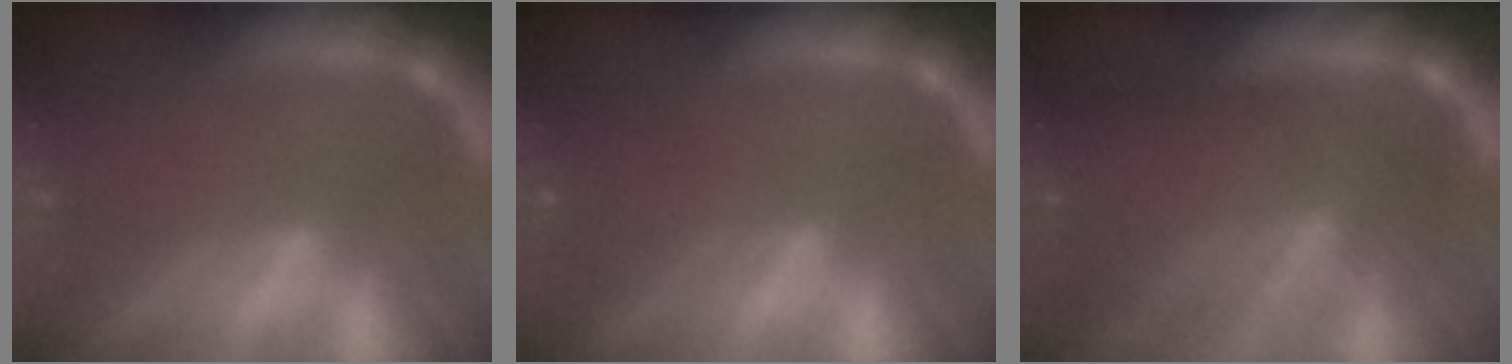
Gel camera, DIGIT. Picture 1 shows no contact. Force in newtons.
{"total": 2.4}
{"total": 9.0}